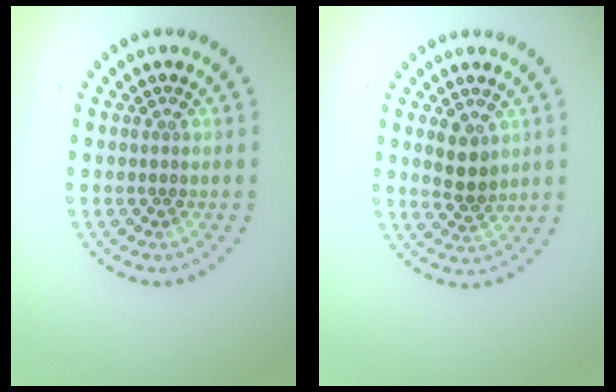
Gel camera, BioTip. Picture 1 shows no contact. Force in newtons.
{"total": 2.7, "press": 2.5, "slide": 1.0}